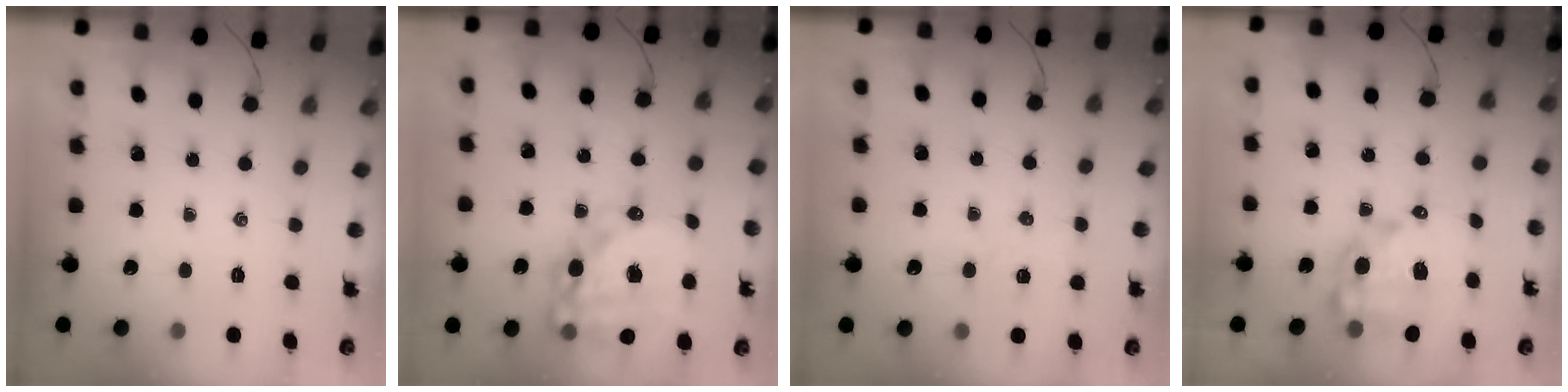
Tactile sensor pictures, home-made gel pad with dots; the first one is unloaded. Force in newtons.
{"total": 20.9, "press": 20.4, "slide": 4.6}
{"total": 3.1, "press": 3.0, "slide": 0.9}
{"total": 11.5, "press": 11.2, "slide": 2.6}